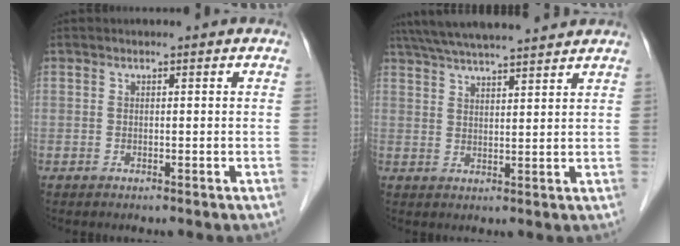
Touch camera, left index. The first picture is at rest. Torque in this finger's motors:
{"motor_torque": [0.12, -0.39, 0.65, 0.16]}